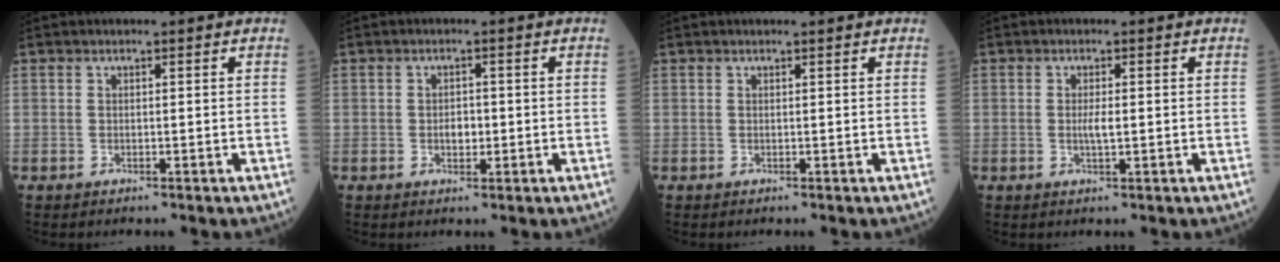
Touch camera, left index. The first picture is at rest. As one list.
[{"total": 2.0, "force": [-0.3, 1.3, 1.5], "torque": [-0.024, 0.003, -0.003]}, {"total": 1.1, "force": [1.0, -0.1, 0.4], "torque": [-0.009, 0.004, 0.014]}, {"total": 1.9, "force": [0.0, 0.3, 1.9], "torque": [-0.040, -0.001, 0.001]}]